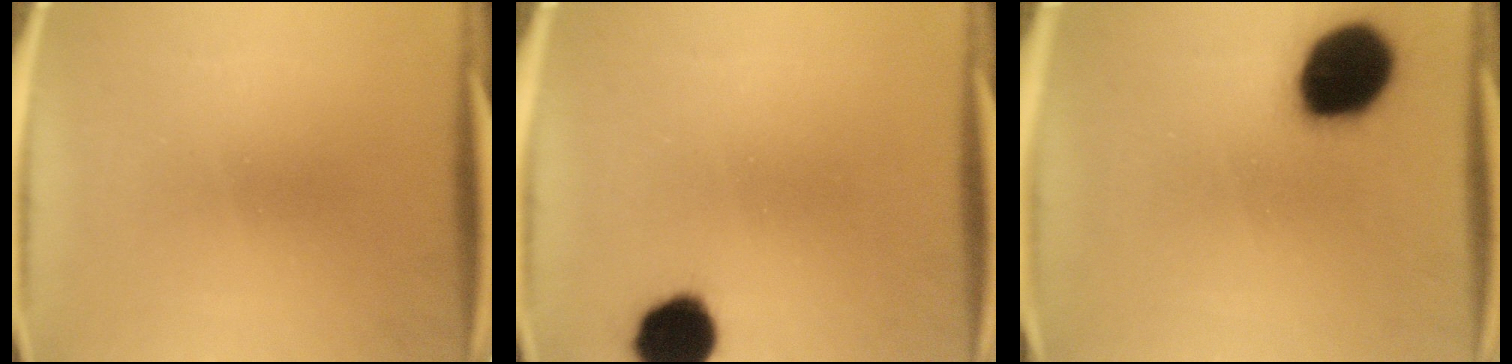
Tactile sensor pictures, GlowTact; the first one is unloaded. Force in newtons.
{"total": 10.6}
{"total": 19.1}